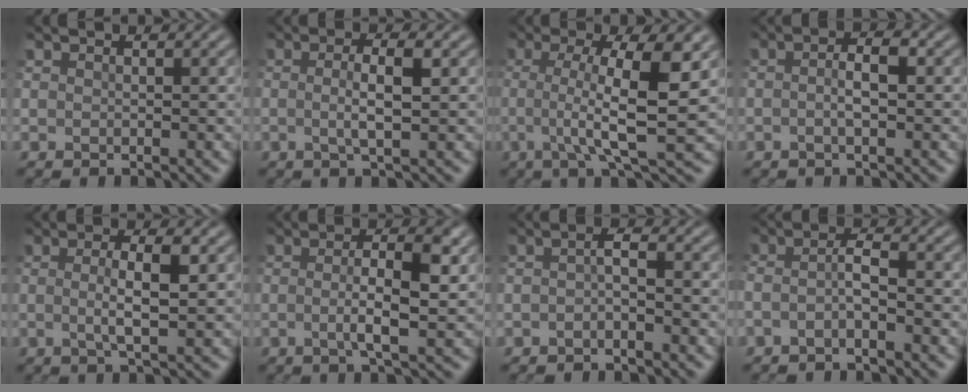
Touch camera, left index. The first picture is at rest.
{"total": 3.2, "force": [-0.2, 0.6, 3.1], "torque": [-0.059, 0.001, -0.007]}
{"total": 8.1, "force": [0.2, 1.9, 7.8], "torque": [-0.118, 0.001, -0.004]}
{"total": 2.5, "force": [-0.4, 0.8, 2.3], "torque": [-0.040, -0.004, -0.012]}
{"total": 3.7, "force": [-0.1, 0.8, 3.6], "torque": [-0.065, 0.000, -0.006]}
{"total": 5.3, "force": [-0.3, 1.3, 5.2], "torque": [-0.088, 0.001, -0.012]}
{"total": 1.6, "force": [-0.9, 0.3, 1.3], "torque": [-0.027, 0.000, -0.022]}
{"total": 2.1, "force": [-1.2, 0.4, 1.7], "torque": [-0.036, 0.003, -0.031]}